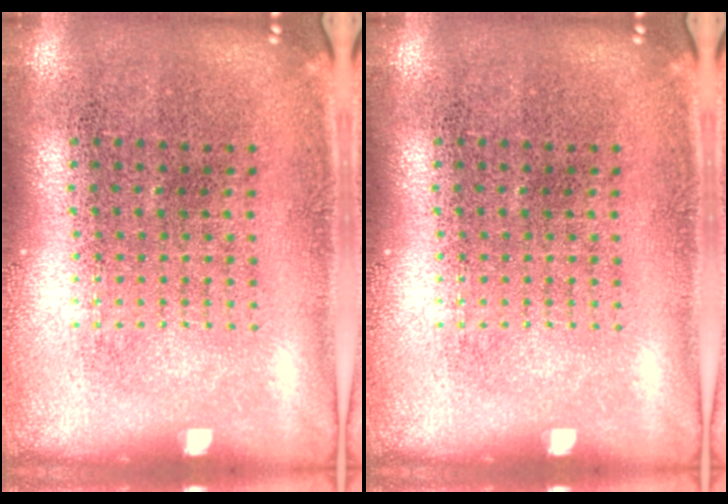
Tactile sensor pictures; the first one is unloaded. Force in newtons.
{"total": 0.0}